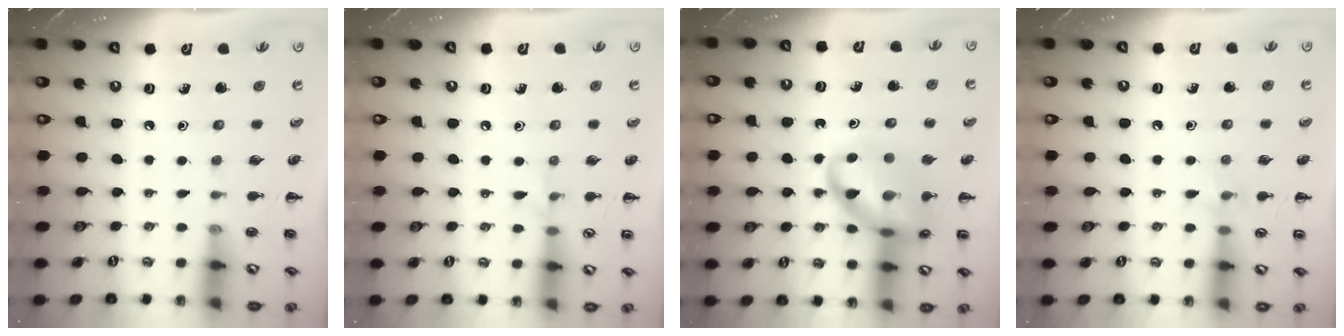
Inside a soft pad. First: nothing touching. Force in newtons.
{"total": 4.6, "press": 4.3, "slide": 1.7}
{"total": 15.5, "press": 15.4, "slide": 2.1}
{"total": 6.0, "press": 5.8, "slide": 1.4}